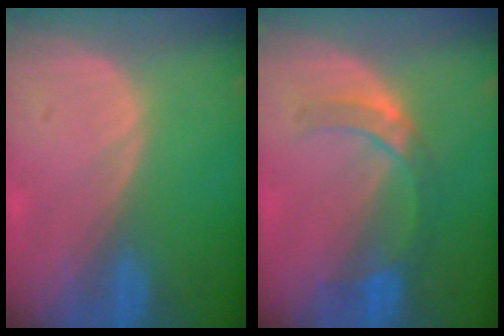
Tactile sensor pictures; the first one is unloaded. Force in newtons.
{"total": 5.0, "press": 4.9, "slide": 1.0}